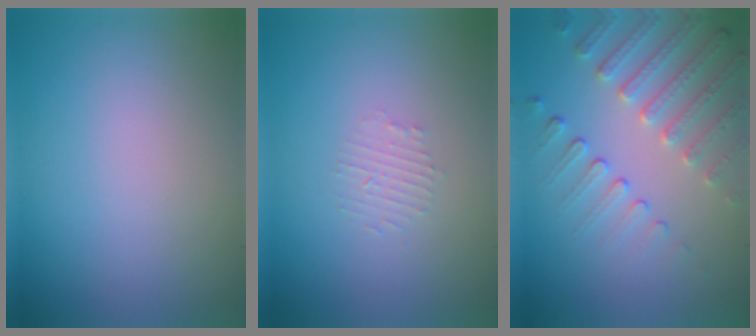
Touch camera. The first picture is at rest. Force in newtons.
{"total": 1.2, "press": 1.1, "slide": 0.2}
{"total": 4.7, "press": 3.7, "slide": 2.8}